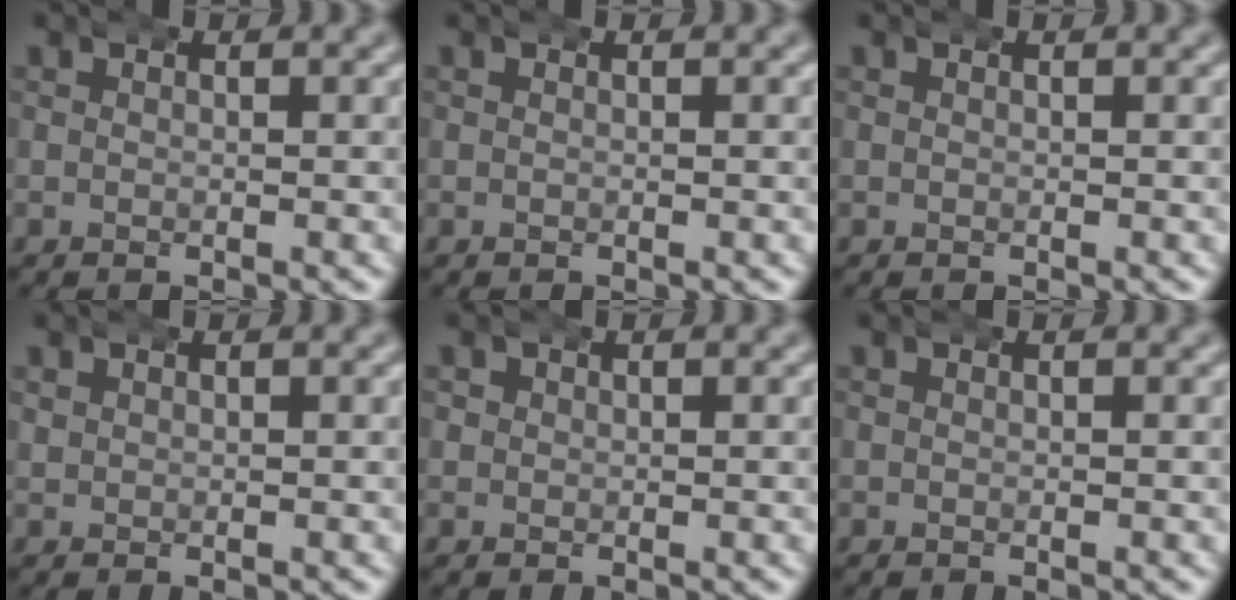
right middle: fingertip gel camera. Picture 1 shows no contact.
{"total": 0.0}
{"total": 0.0}
{"total": 0.9, "force": [0.4, 0.8, 0.2], "torque": [-0.008, -0.001, 0.010]}
{"total": 1.2, "force": [0.2, 1.1, 0.4], "torque": [-0.010, -0.003, 0.006]}
{"total": 0.0}